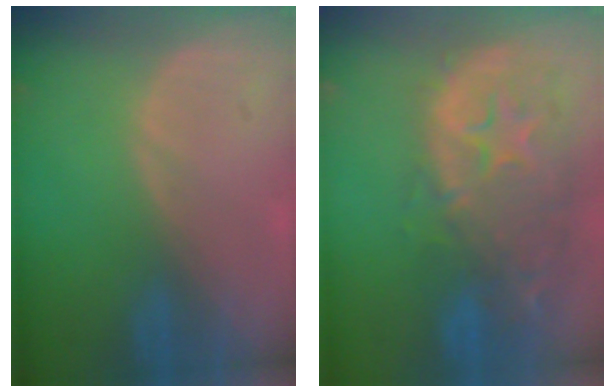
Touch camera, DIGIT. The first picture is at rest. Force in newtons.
{"total": 14.3, "press": 11.5, "slide": 8.4}